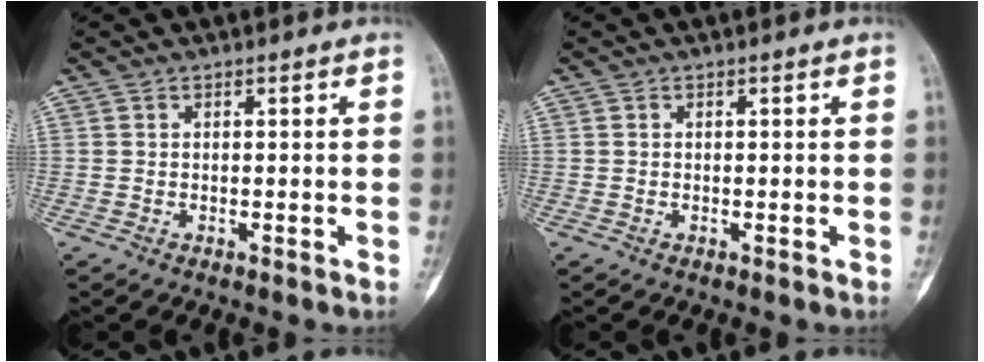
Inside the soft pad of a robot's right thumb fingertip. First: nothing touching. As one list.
[{"total": 0.0}]